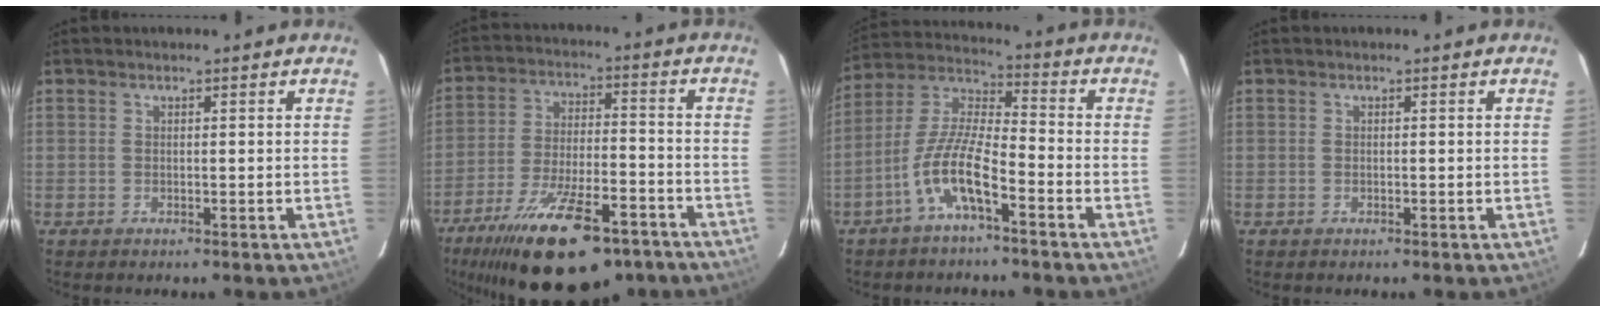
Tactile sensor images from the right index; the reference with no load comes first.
{"total": 23.5, "force": [-16.3, 8.5, 14.7], "torque": [-0.270, -0.031, -0.244]}
{"total": 10.3, "force": [-5.5, 2.3, 8.4], "torque": [-0.182, 0.005, -0.106]}
{"total": 0.0}